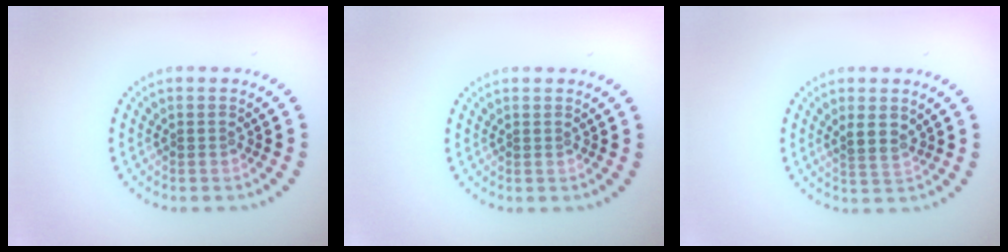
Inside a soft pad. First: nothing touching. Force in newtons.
{"total": 0.0}
{"total": 1.8, "press": 1.5, "slide": 1.1}